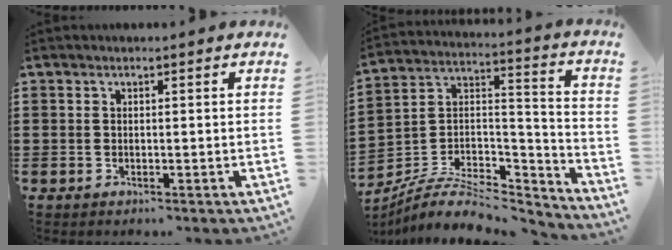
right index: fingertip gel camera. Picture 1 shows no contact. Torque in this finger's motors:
{"motor_torque": [-1.10, -1.04, -1.00, -0.15]}